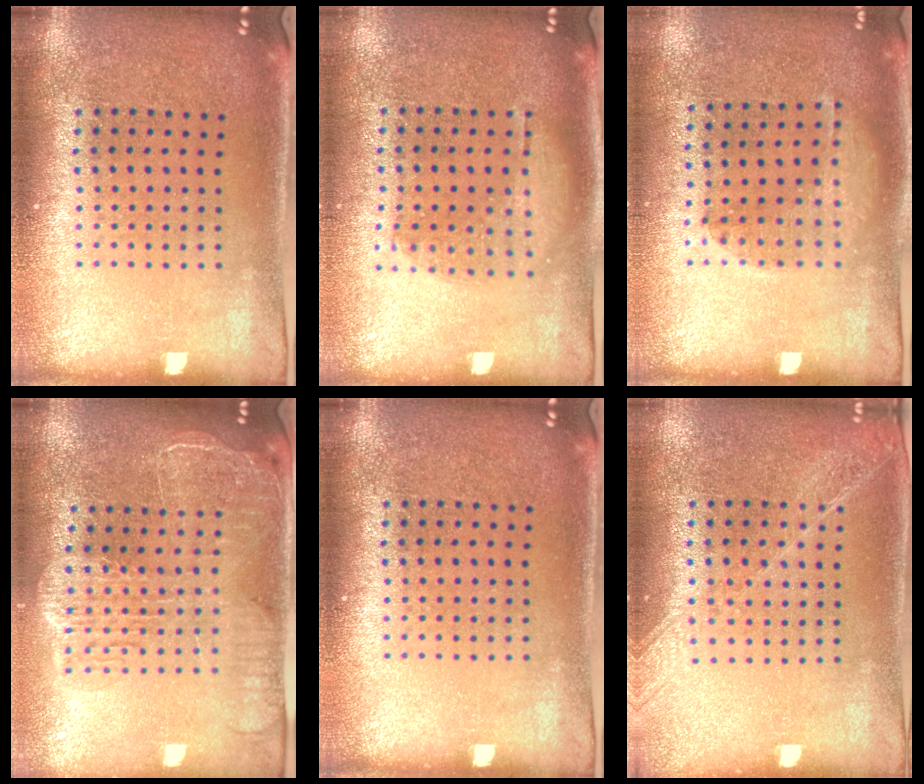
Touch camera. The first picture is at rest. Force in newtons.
{"total": 1.0, "press": 0.9, "slide": 0.4}
{"total": 1.1, "press": 1.0, "slide": 0.2}
{"total": 2.5, "press": 2.2, "slide": 1.3}
{"total": 0.0}
{"total": 1.5, "press": 1.4, "slide": 0.5}